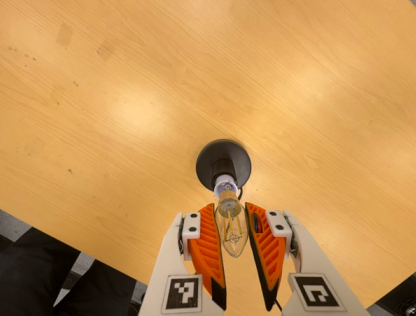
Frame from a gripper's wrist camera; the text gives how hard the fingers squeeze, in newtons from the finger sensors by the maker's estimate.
{"total": 11.5, "left": 11.9, "right": 11.1}